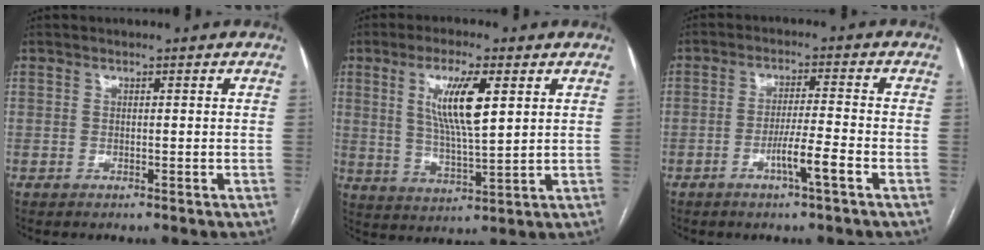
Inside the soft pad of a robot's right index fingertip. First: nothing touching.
{"total": 9.6, "force": [3.2, 1.4, 8.9], "torque": [-0.169, -0.003, 0.061]}
{"total": 5.5, "force": [-2.6, -0.4, 4.8], "torque": [-0.085, -0.006, -0.048]}